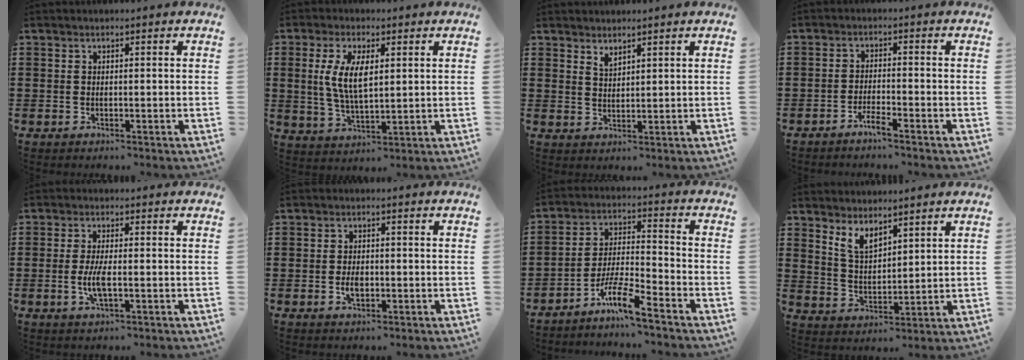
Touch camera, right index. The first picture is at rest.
{"total": 7.1, "force": [1.3, 3.0, 6.3], "torque": [-0.133, 0.007, 0.020]}
{"total": 1.7, "force": [1.7, 0.4, 0.4], "torque": [-0.010, 0.002, 0.031]}
{"total": 2.3, "force": [-2.0, -0.1, 1.1], "torque": [-0.028, 0.000, -0.041]}
{"total": 4.3, "force": [-0.9, 1.2, 4.0], "torque": [-0.090, -0.006, -0.022]}
{"total": 2.7, "force": [-0.6, 1.5, 2.2], "torque": [-0.041, 0.002, -0.010]}
{"total": 7.8, "force": [-6.1, 0.6, 4.9], "torque": [-0.106, -0.003, -0.119]}
{"total": 4.6, "force": [3.8, 1.6, 2.2], "torque": [-0.055, -0.005, 0.070]}